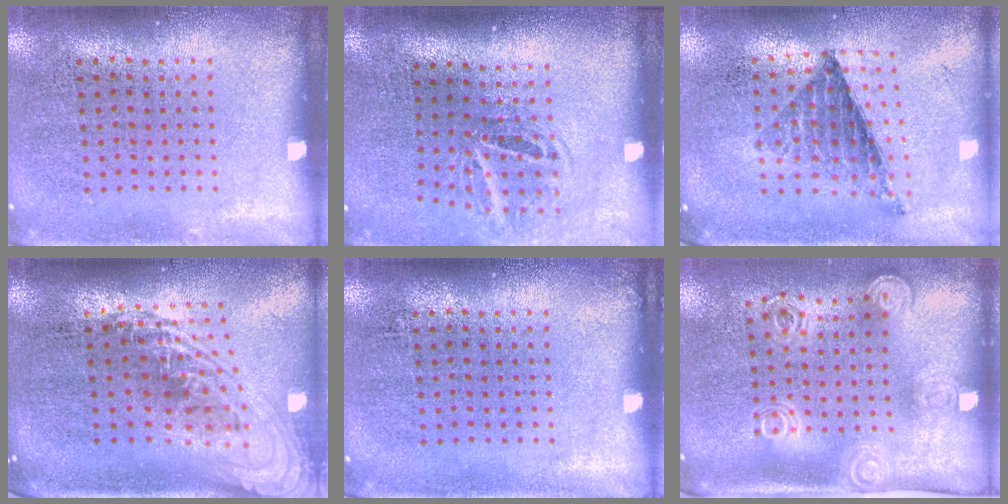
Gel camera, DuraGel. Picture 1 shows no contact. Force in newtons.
{"total": 1.8, "press": 1.2, "slide": 1.3}
{"total": 0.8, "press": 0.8, "slide": 0.1}
{"total": 2.3, "press": 1.7, "slide": 1.5}
{"total": 0.0}
{"total": 2.0, "press": 1.5, "slide": 1.3}